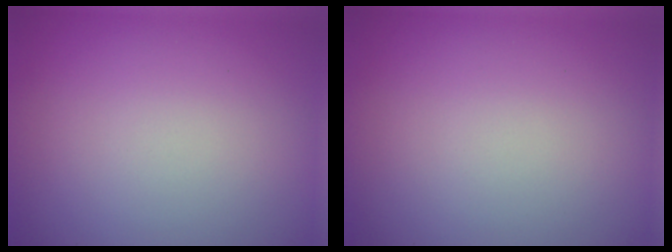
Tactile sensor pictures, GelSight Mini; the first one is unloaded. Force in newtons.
{"total": 0.0}